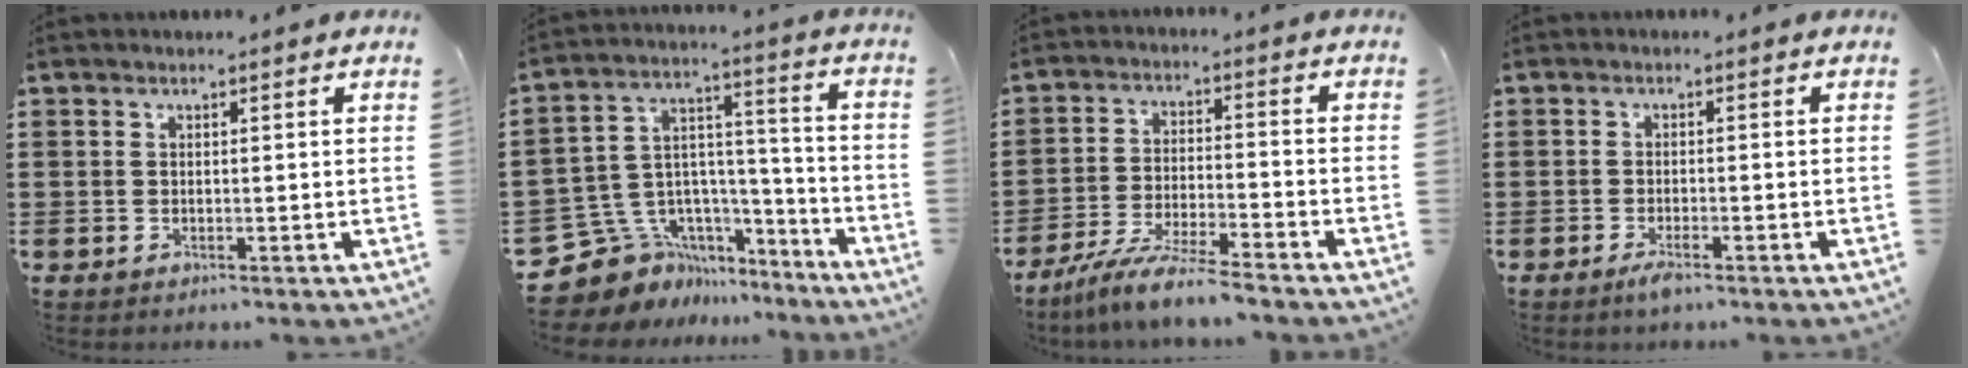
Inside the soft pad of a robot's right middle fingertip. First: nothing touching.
{"total": 8.7, "force": [-6.0, 6.3, 0.4], "torque": [-0.047, -0.006, -0.111]}
{"total": 7.4, "force": [-6.7, -0.3, 3.1], "torque": [-0.062, -0.008, -0.128]}
{"total": 1.2, "force": [-0.8, 0.2, 0.8], "torque": [-0.018, -0.007, -0.014]}